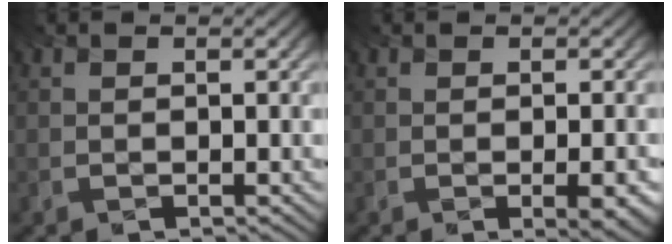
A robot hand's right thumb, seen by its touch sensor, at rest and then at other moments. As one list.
[{"total": 3.7, "force": [-1.3, 1.0, 3.3], "torque": [-0.031, 0.000, -0.020]}]